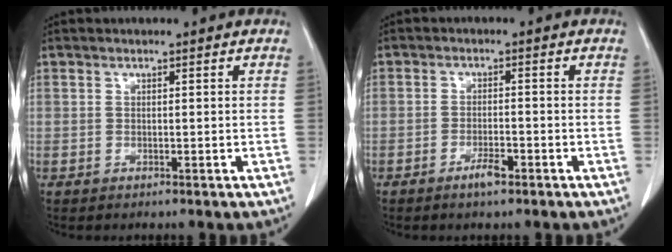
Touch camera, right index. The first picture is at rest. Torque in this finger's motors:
{"motor_torque": [0.20, -0.05, 0.08, 0.04]}